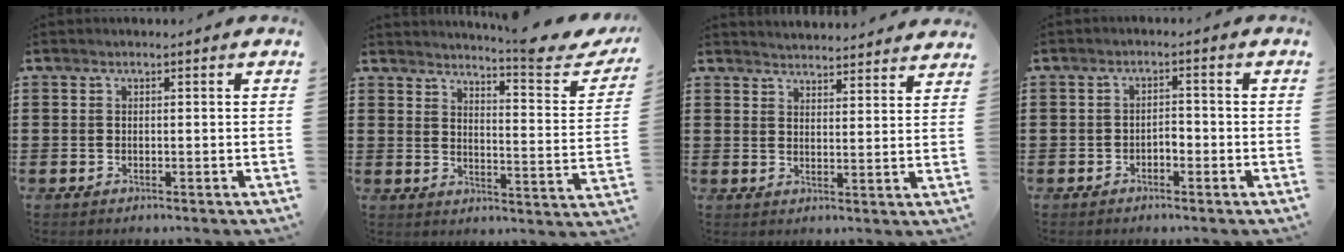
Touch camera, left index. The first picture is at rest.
{"total": 7.1, "force": [6.2, 0.3, 3.4], "torque": [-0.052, -0.044, 0.099]}
{"total": 3.4, "force": [3.4, -0.4, -0.3], "torque": [-0.006, -0.020, 0.061]}
{"total": 1.8, "force": [-1.2, 0.7, 1.1], "torque": [-0.026, 0.005, -0.027]}